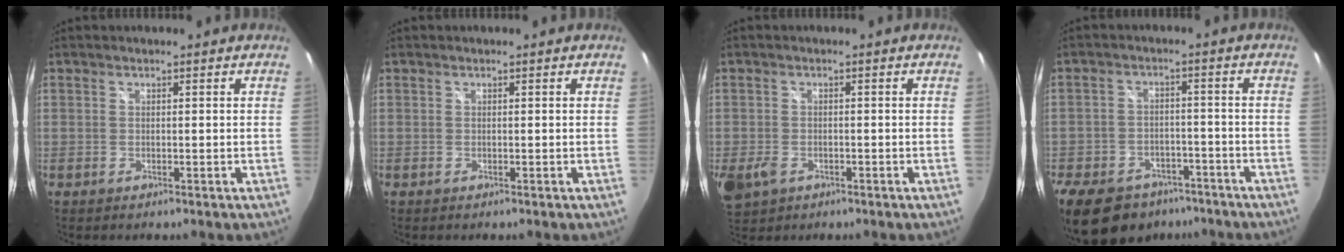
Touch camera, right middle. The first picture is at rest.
{"total": 0.0}
{"total": 6.5, "force": [-2.9, 4.4, 3.8], "torque": [-0.094, -0.017, -0.049]}
{"total": 17.5, "force": [-12.3, 10.0, 7.4], "torque": [-0.190, -0.003, -0.175]}